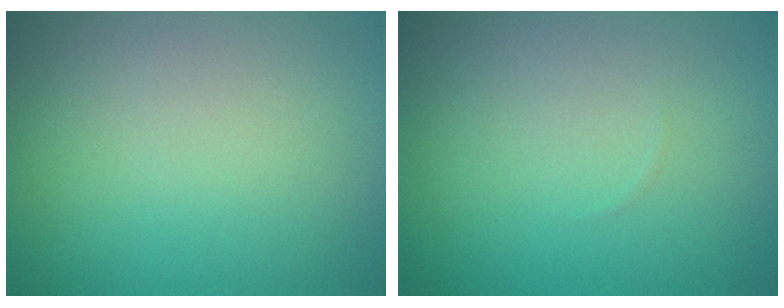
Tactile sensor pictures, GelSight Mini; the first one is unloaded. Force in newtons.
{"total": 0.0}